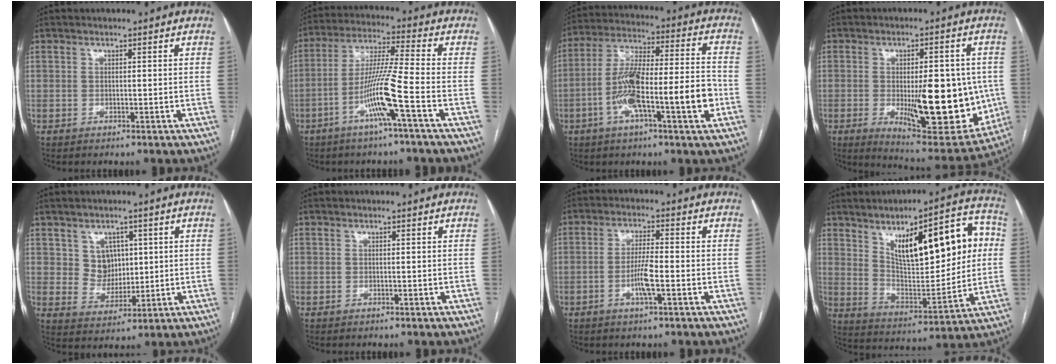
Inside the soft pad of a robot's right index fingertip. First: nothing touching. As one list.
[{"total": 10.4, "force": [-4.4, -1.3, 9.4], "torque": [-0.185, 0.000, -0.086]}, {"total": 16.2, "force": [-4.7, 2.5, 15.3], "torque": [-0.271, 0.015, -0.079]}, {"total": 19.3, "force": [-2.5, 6.3, 18.1], "torque": [-0.222, -0.015, -0.013]}, {"total": 5.1, "force": [1.9, 4.5, 1.6], "torque": [-0.029, 0.009, 0.043]}, {"total": 0.0}, {"total": 5.0, "force": [-1.6, 0.4, 4.8], "torque": [-0.095, -0.004, -0.030]}, {"total": 20.8, "force": [6.1, 6.7, 18.8], "torque": [-0.279, 0.028, 0.101]}]